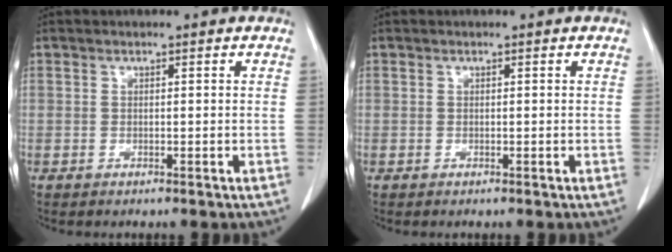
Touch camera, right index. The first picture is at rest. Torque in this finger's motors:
{"motor_torque": [0.00, 0.00, 0.02, 0.00]}